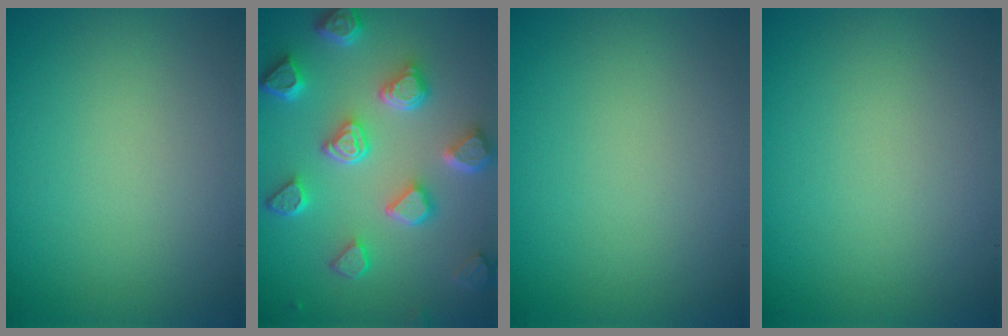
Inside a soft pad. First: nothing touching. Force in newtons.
{"total": 6.5, "press": 5.3, "slide": 3.9}
{"total": 0.0}
{"total": 0.0}